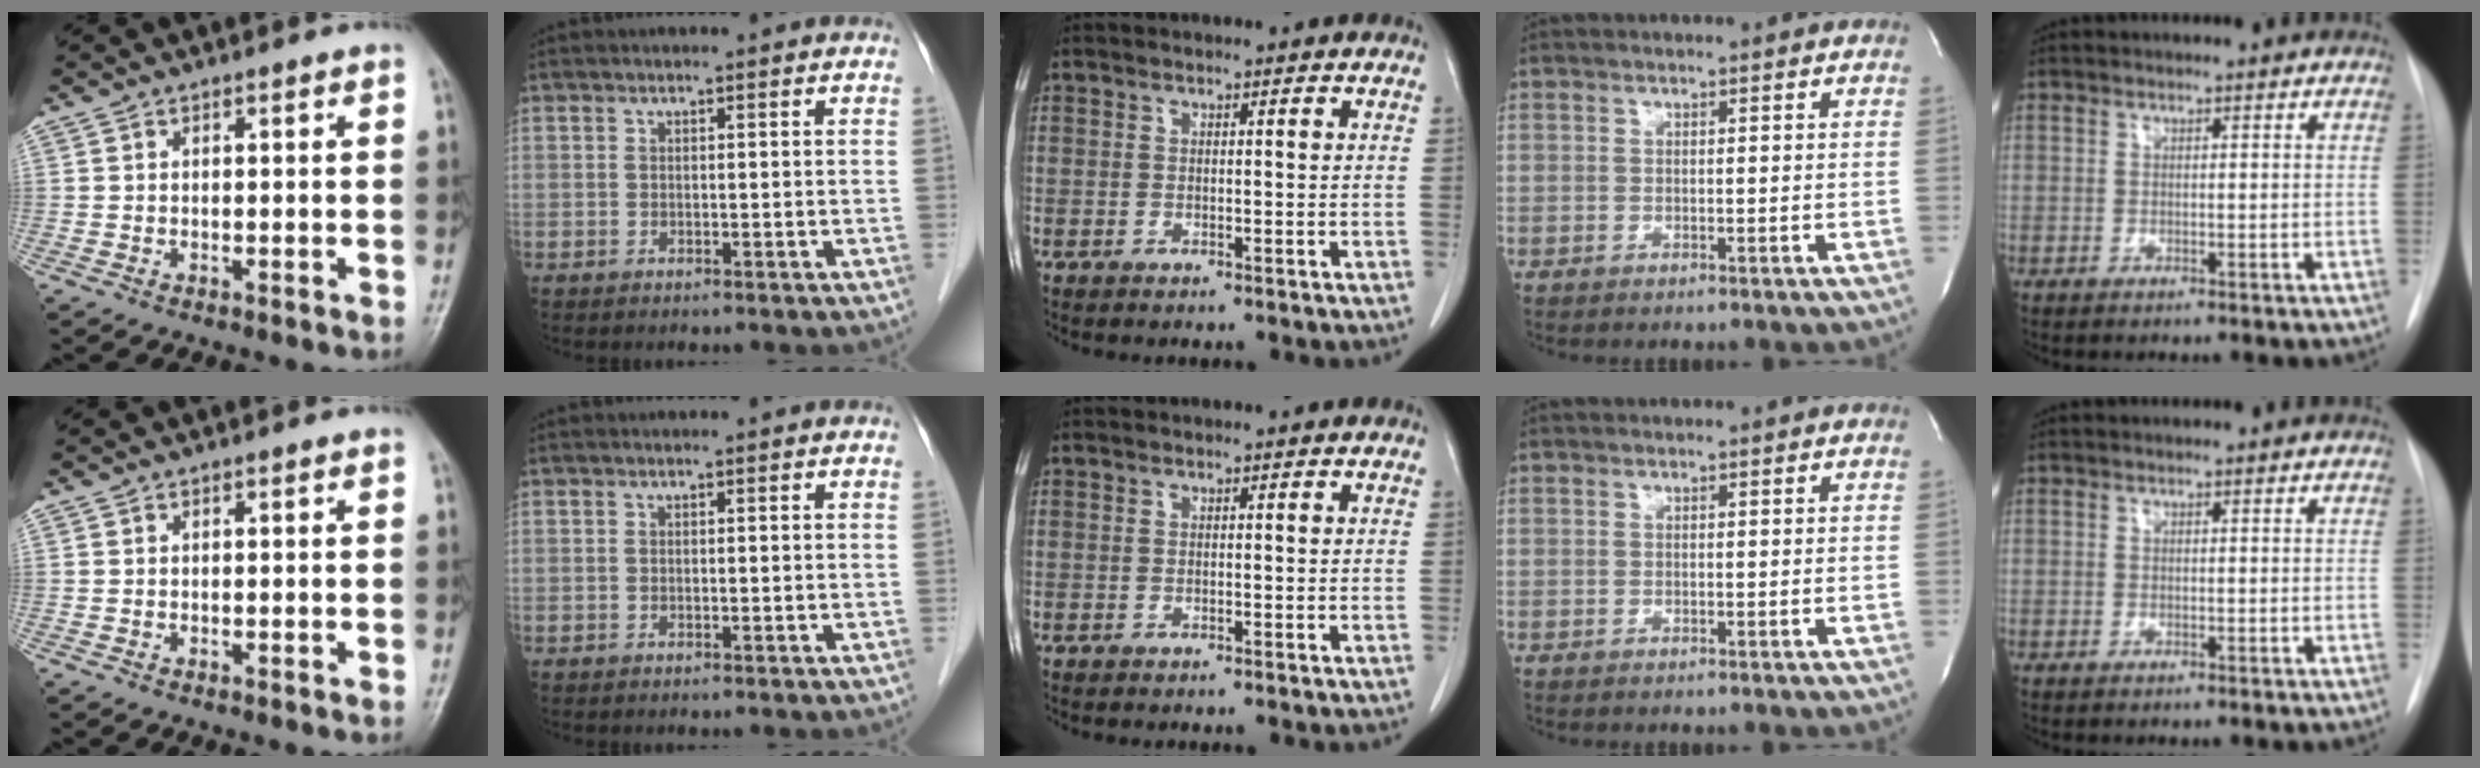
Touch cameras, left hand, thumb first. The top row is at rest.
{}